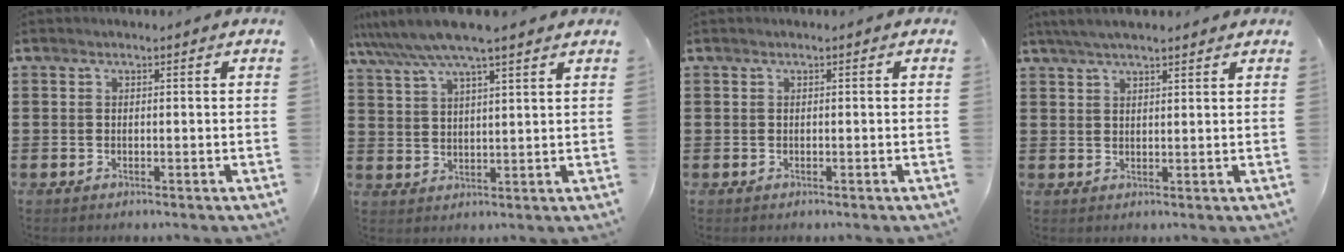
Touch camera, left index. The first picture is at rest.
{"total": 7.4, "force": [6.2, 0.3, 4.1], "torque": [-0.097, -0.018, 0.109]}
{"total": 0.0}
{"total": 3.6, "force": [2.9, 0.7, 2.0], "torque": [-0.044, 0.004, 0.053]}